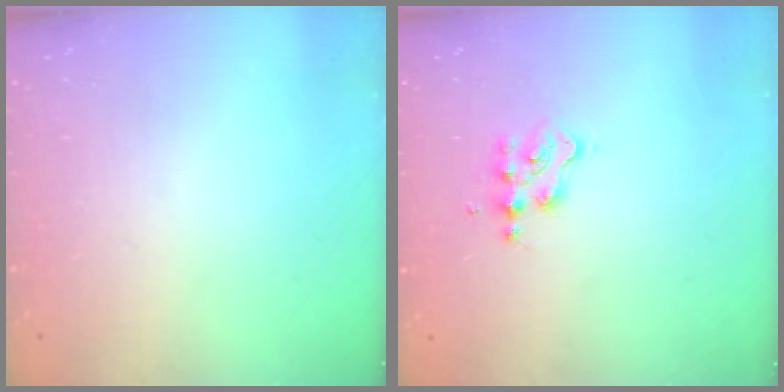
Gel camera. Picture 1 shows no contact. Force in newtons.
{"total": 2.3, "press": 2.3, "slide": 0.3}